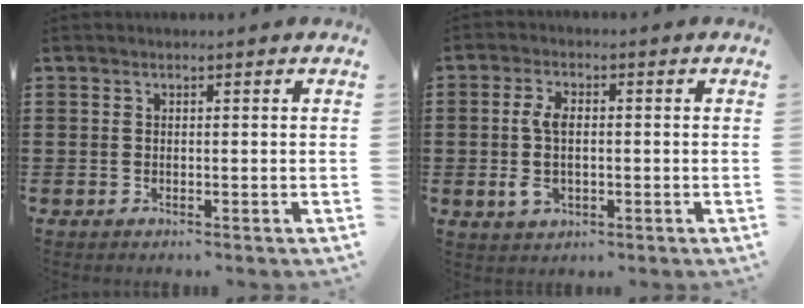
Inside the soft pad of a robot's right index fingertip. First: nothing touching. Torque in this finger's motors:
{"motor_torque": [1.42, 0.72, 0.22, 0.10]}